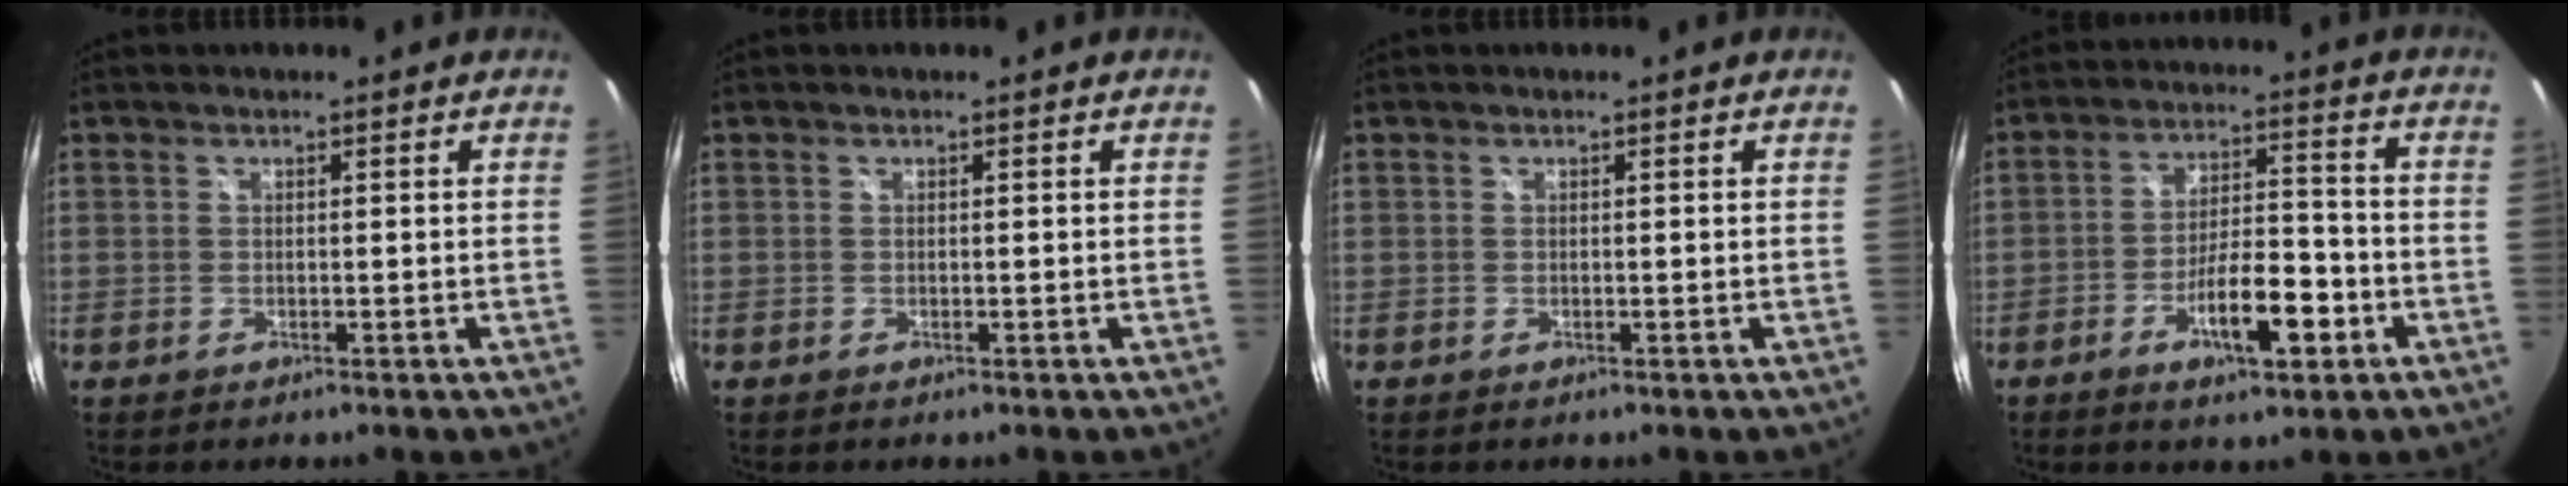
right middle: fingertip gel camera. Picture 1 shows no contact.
{"total": 0.0}
{"total": 0.0}
{"total": 10.3, "force": [-4.9, 3.2, 8.5], "torque": [-0.152, 0.007, -0.073]}